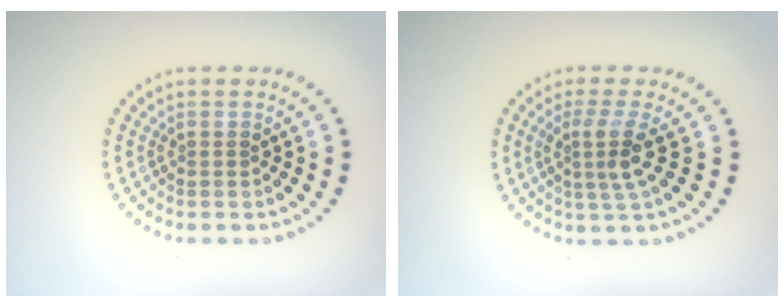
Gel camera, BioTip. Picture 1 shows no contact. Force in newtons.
{"total": 3.0, "press": 2.2, "slide": 2.1}